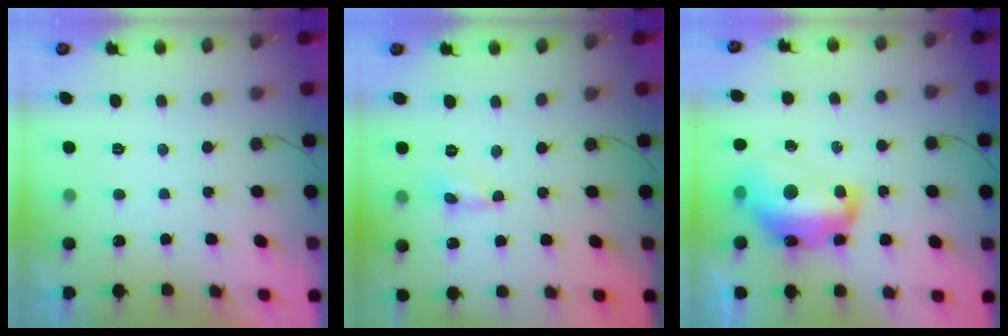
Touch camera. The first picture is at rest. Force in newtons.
{"total": 0.0}
{"total": 16.8, "press": 16.8, "slide": 1.2}